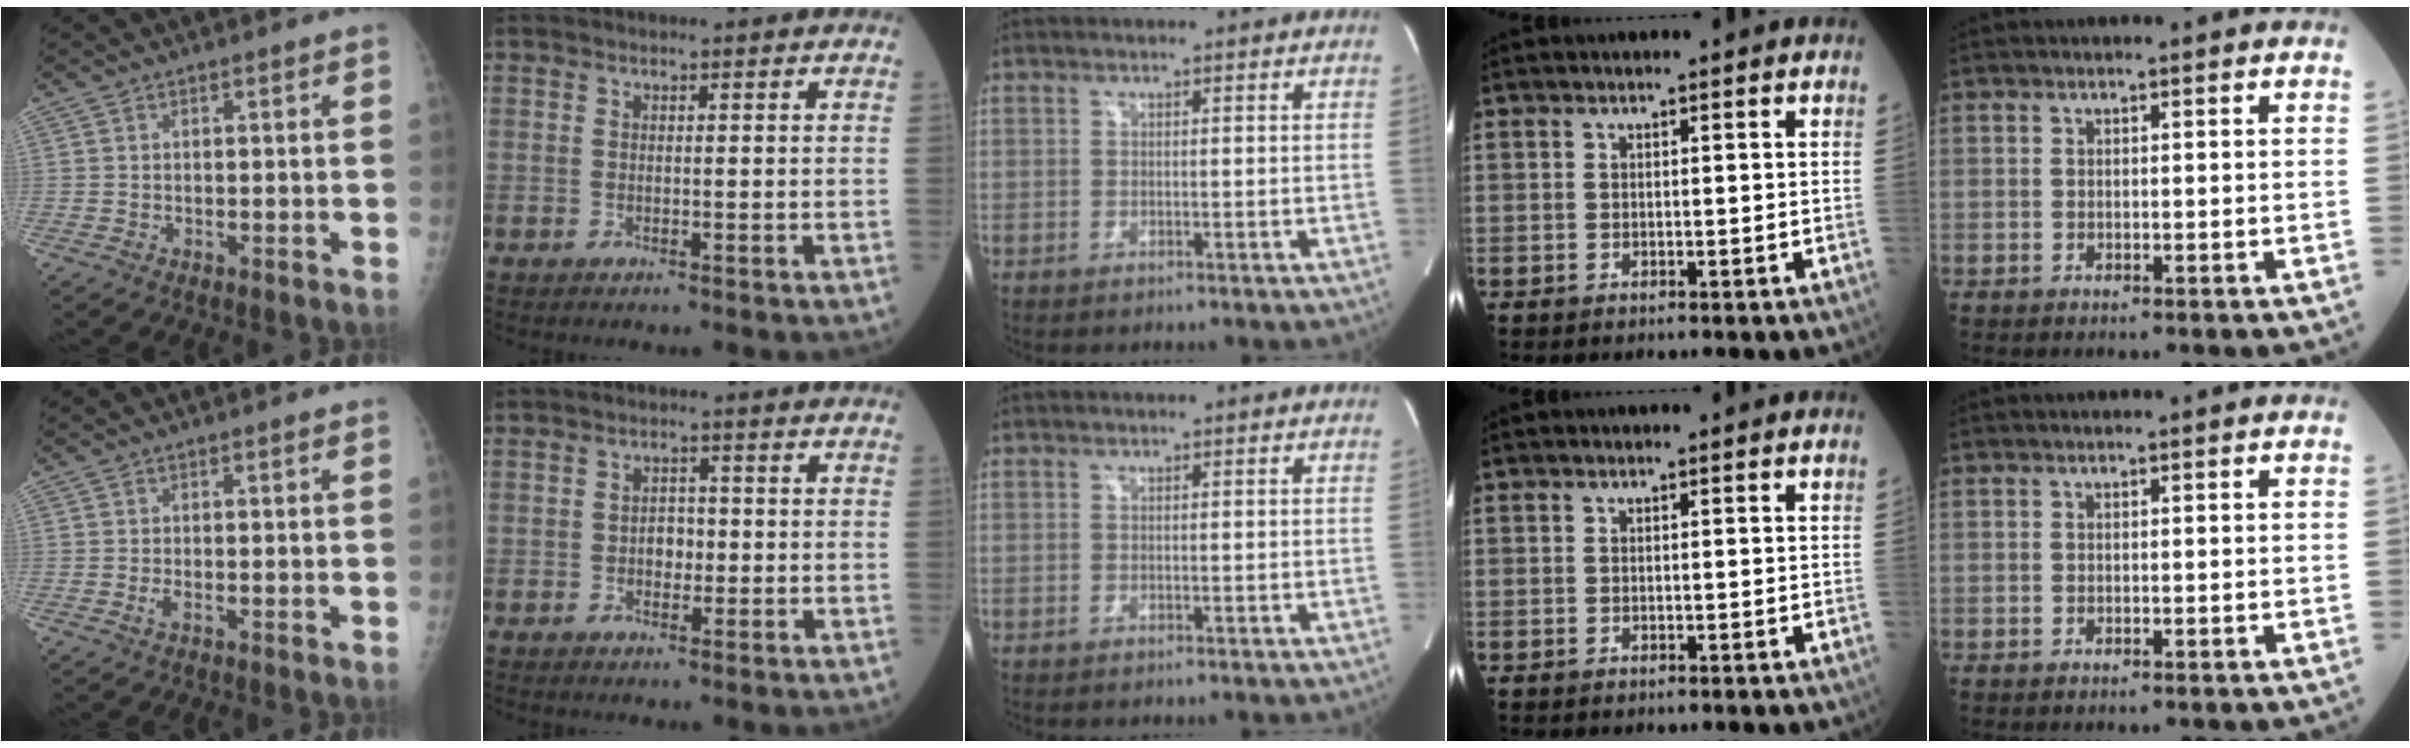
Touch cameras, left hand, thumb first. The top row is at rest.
{"thumb": {"total": 1.1, "force": [0.0, 0.3, 1.1], "torque": [-0.022, 0.000, 0.001]}, "index": {"total": 2.6, "force": [-0.6, 1.8, 1.9], "torque": [-0.025, 0.005, -0.010]}}